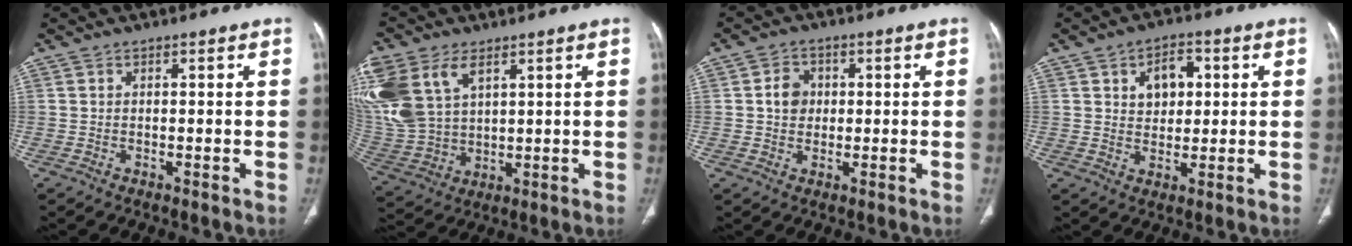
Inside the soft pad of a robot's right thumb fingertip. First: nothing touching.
{"total": 19.5, "force": [8.3, 12.6, 12.3], "torque": [-0.305, 0.003, 0.174]}
{"total": 4.4, "force": [0.5, 3.8, 2.2], "torque": [-0.021, 0.006, 0.005]}
{"total": 6.8, "force": [2.0, 4.6, 4.5], "torque": [-0.041, -0.002, 0.031]}